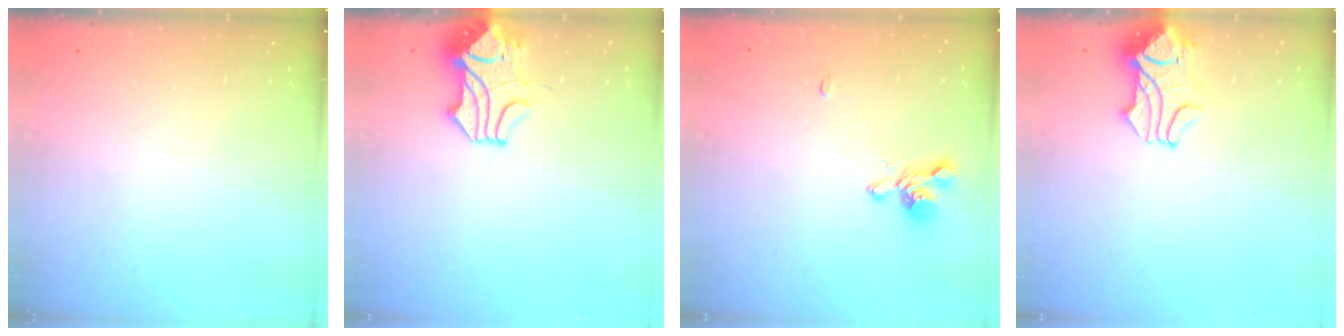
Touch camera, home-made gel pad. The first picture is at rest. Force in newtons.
{"total": 2.8, "press": 2.5, "slide": 1.1}
{"total": 1.0, "press": 0.1, "slide": 1.0}
{"total": 5.2, "press": 5.1, "slide": 1.0}